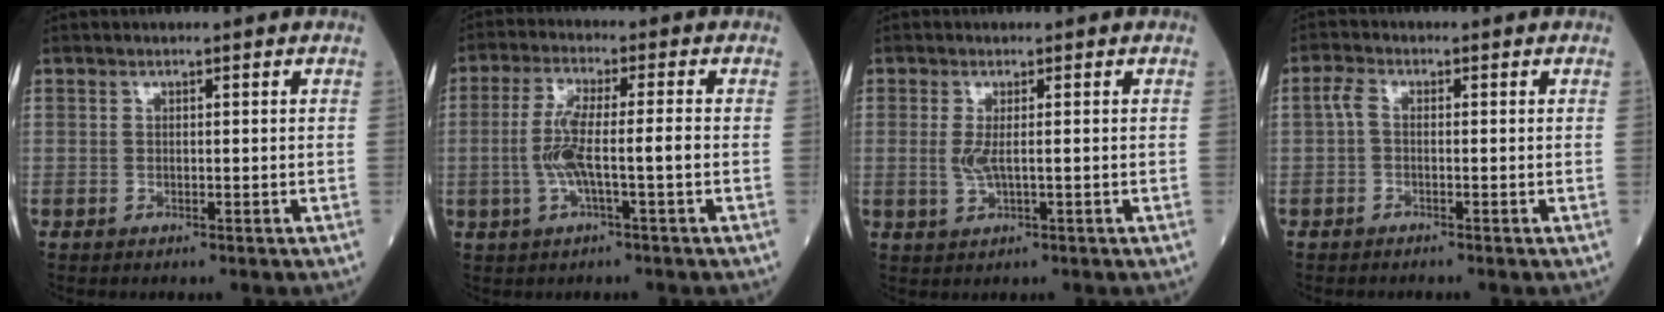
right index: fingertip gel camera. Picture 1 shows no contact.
{"total": 6.6, "force": [-1.3, 0.4, 6.4], "torque": [-0.132, 0.008, -0.025]}
{"total": 2.4, "force": [0.0, 0.5, 2.4], "torque": [-0.056, -0.004, 0.004]}
{"total": 2.0, "force": [-0.4, 0.8, 1.8], "torque": [-0.044, 0.001, -0.012]}